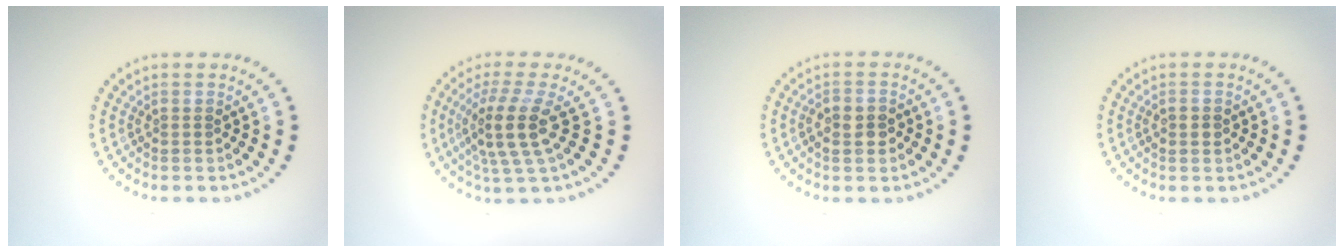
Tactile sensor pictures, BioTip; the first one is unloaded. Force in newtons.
{"total": 4.4, "press": 3.3, "slide": 2.9}
{"total": 2.3, "press": 2.2, "slide": 0.6}
{"total": 1.3, "press": 1.3, "slide": 0.2}